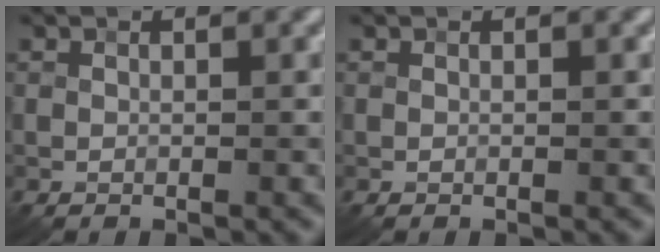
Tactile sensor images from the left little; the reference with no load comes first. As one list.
[{"total": 0.0}]